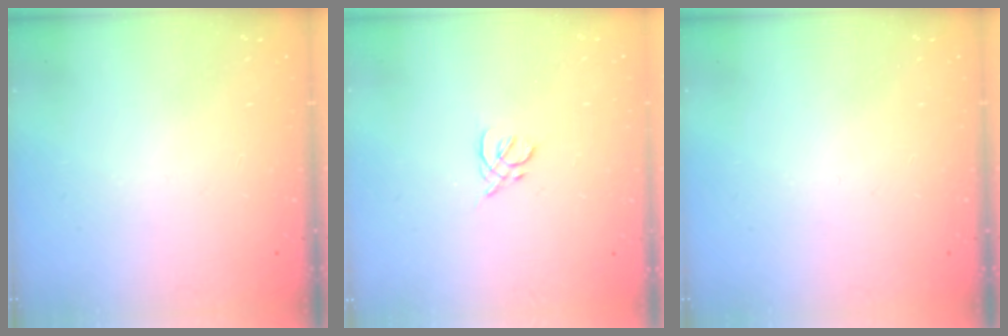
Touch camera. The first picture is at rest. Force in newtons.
{"total": 2.0, "press": 1.9, "slide": 0.6}
{"total": 0.0}